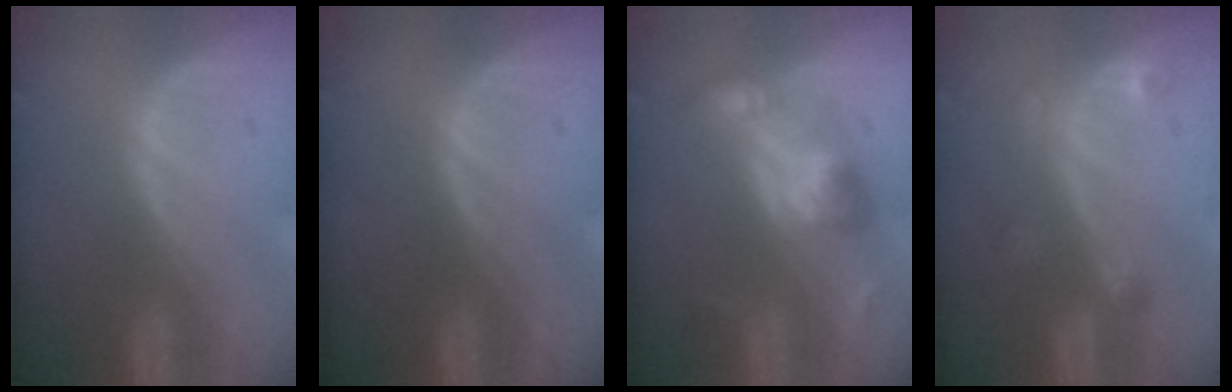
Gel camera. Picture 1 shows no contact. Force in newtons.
{"total": 0.0}
{"total": 5.7, "press": 5.7, "slide": 0.6}
{"total": 2.9, "press": 2.8, "slide": 0.8}